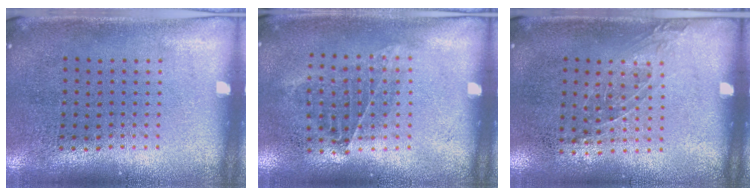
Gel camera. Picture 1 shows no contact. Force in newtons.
{"total": 0.9, "press": 0.8, "slide": 0.5}
{"total": 1.0, "press": 0.7, "slide": 0.6}